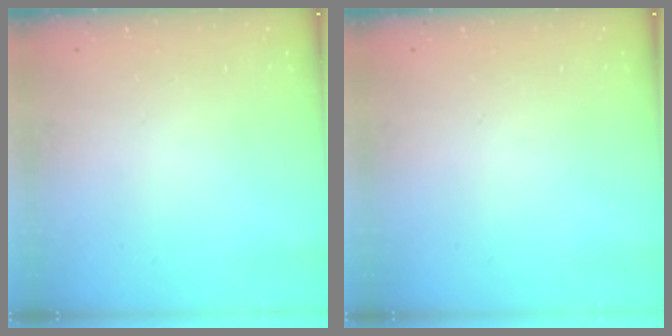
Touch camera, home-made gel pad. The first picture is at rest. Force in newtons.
{"total": 0.0}